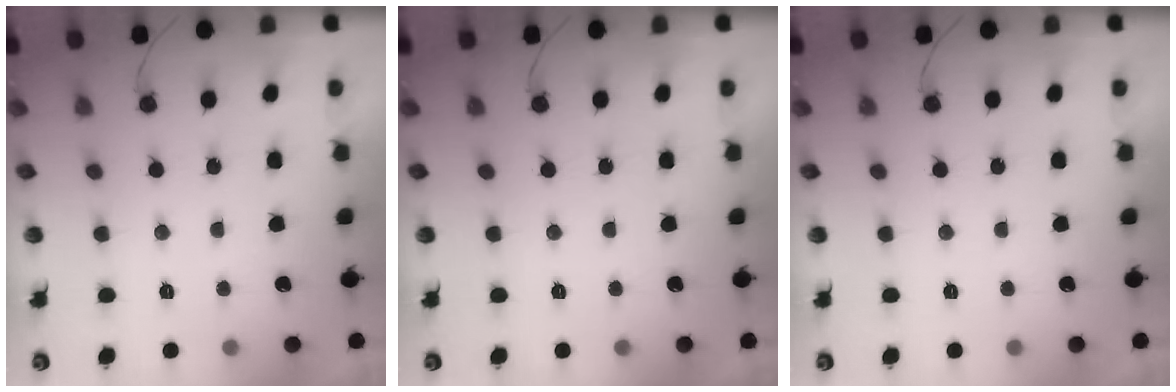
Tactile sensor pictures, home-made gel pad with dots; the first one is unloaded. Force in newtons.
{"total": 0.0}
{"total": 0.0}